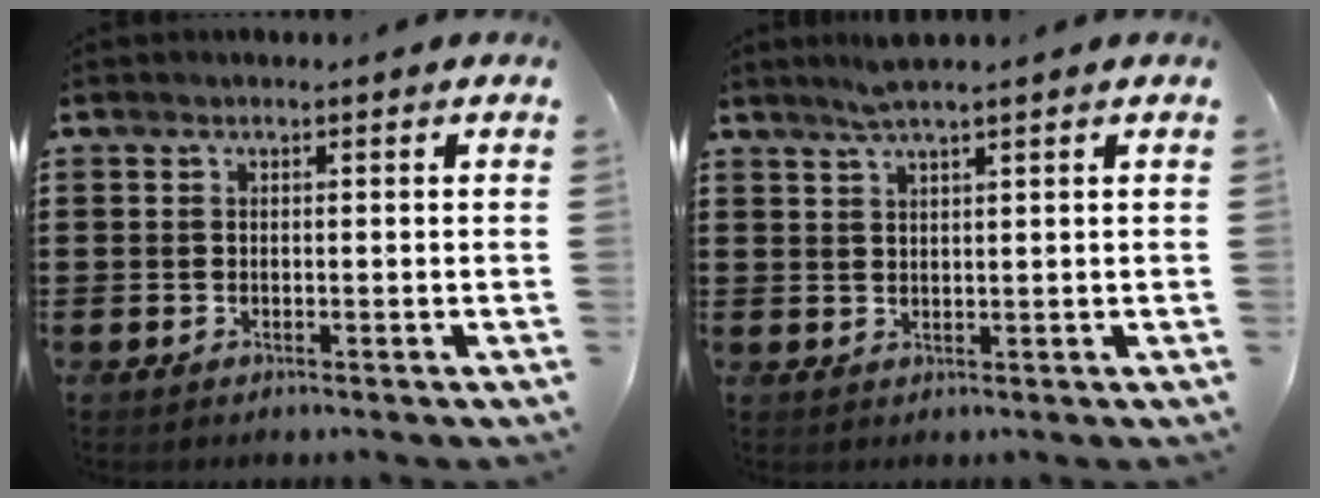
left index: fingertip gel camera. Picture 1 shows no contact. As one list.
[{"total": 2.7, "force": [2.2, -0.2, 1.5], "torque": [-0.034, 0.002, 0.041]}]